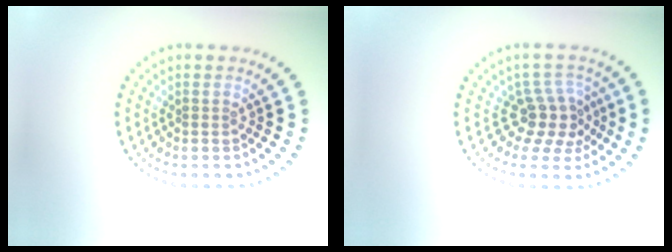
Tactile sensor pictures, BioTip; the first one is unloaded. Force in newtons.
{"total": 3.5, "press": 2.8, "slide": 2.1}